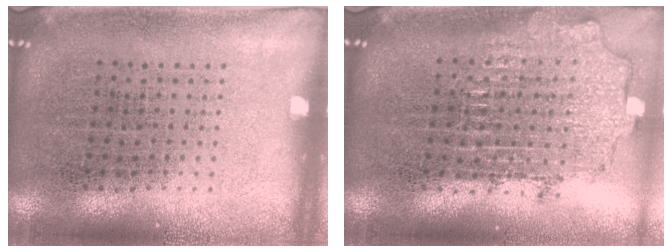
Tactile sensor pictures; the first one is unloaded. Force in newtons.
{"total": 1.9, "press": 1.4, "slide": 1.3}